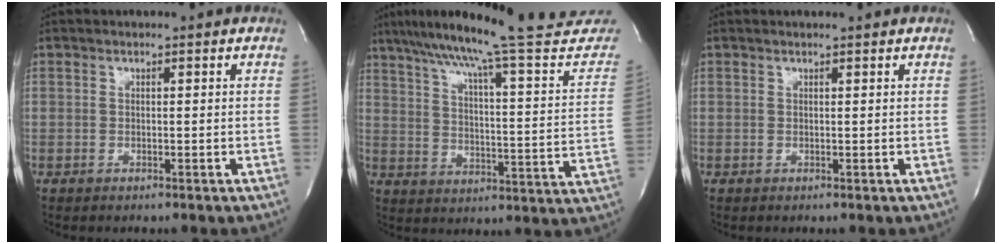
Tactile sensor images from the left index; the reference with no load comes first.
{"total": 27.7, "force": [24.7, 0.9, 12.4], "torque": [-0.195, -0.067, 0.317]}
{"total": 0.8, "force": [0.7, -0.2, 0.2], "torque": [-0.005, -0.001, 0.010]}